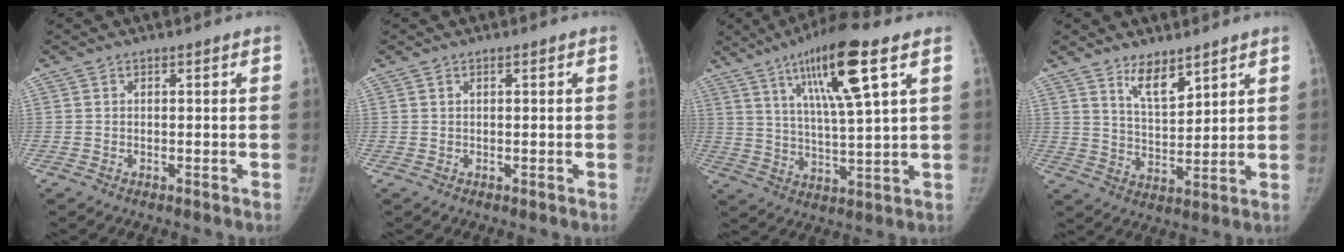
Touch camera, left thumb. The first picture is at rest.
{"total": 0.0}
{"total": 15.6, "force": [7.6, 2.2, 13.4], "torque": [-0.238, -0.024, 0.133]}
{"total": 7.1, "force": [5.0, 2.8, 4.2], "torque": [-0.054, -0.044, 0.092]}